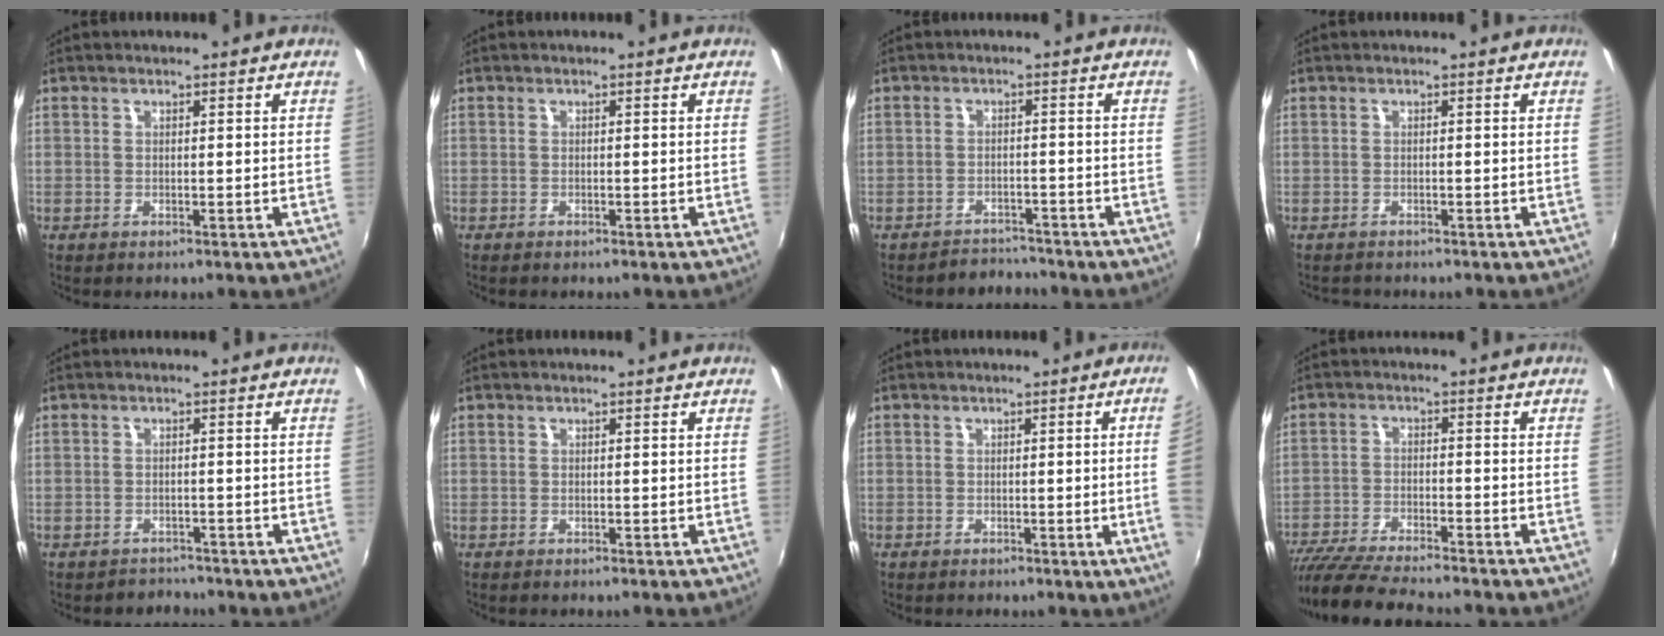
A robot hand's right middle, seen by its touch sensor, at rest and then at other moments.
{"total": 0.7, "force": [-0.6, 0.2, 0.3], "torque": [-0.007, -0.003, -0.012]}
{"total": 3.6, "force": [-3.4, 1.0, -0.5], "torque": [0.001, 0.008, -0.056]}
{"total": 1.2, "force": [-1.1, 0.5, -0.1], "torque": [-0.002, -0.001, -0.020]}
{"total": 2.7, "force": [-2.3, 1.2, -0.3], "torque": [-0.001, 0.000, -0.038]}
{"total": 0.0}
{"total": 5.2, "force": [-0.1, -1.7, 4.9], "torque": [-0.071, -0.009, 0.003]}
{"total": 13.1, "force": [-11.5, 1.6, 5.9], "torque": [-0.133, -0.027, -0.201]}